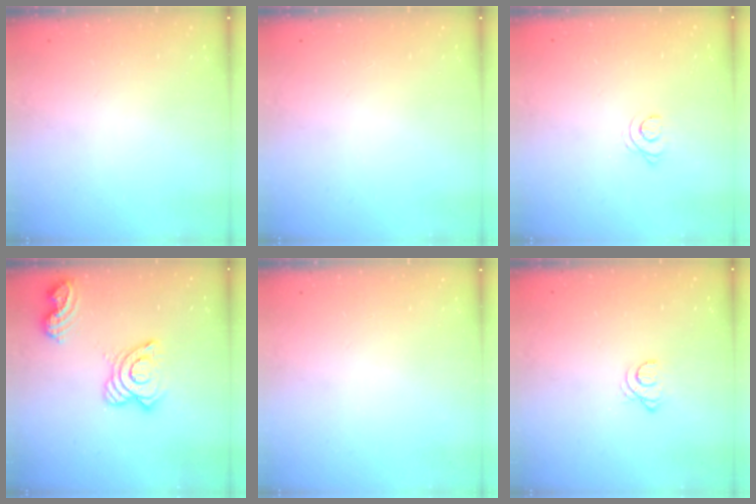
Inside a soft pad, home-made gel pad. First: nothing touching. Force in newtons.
{"total": 0.0}
{"total": 3.9, "press": 3.9, "slide": 0.5}
{"total": 14.9, "press": 14.8, "slide": 1.6}
{"total": 0.0}
{"total": 2.9, "press": 2.9, "slide": 0.4}